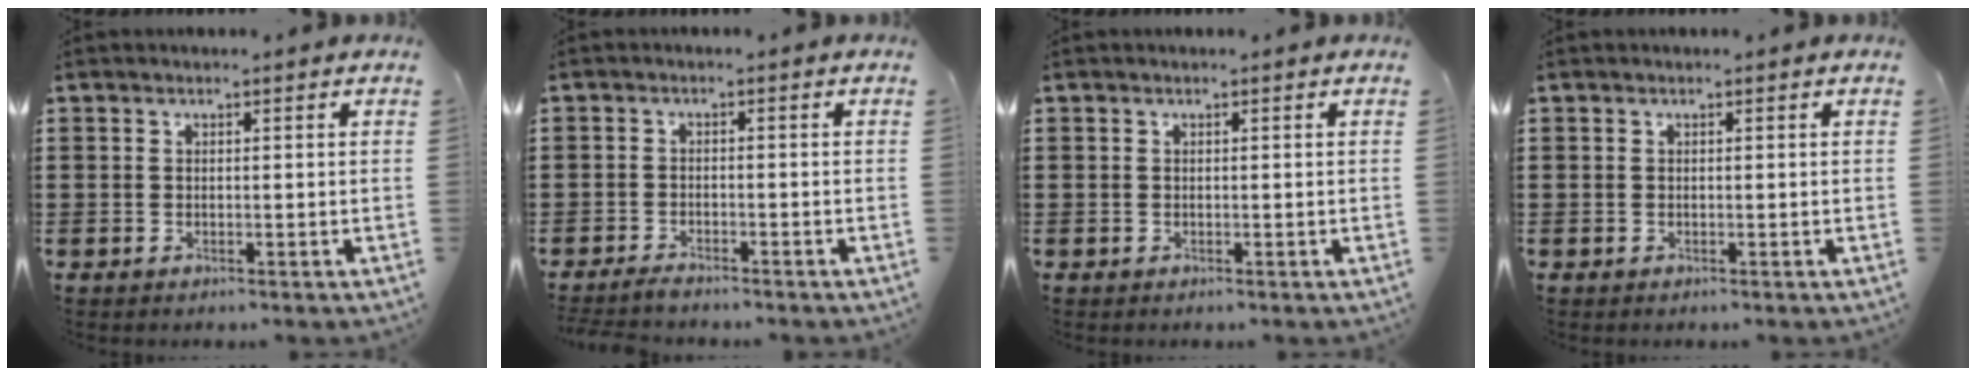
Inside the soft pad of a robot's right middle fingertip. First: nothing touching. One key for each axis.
{"total": 1.7, "fx": -1.6, "fy": 0.1, "fz": 0.4, "tx": -0.010, "ty": 0.001, "tz": -0.032}
{"total": 0.0}
{"total": 0.0}